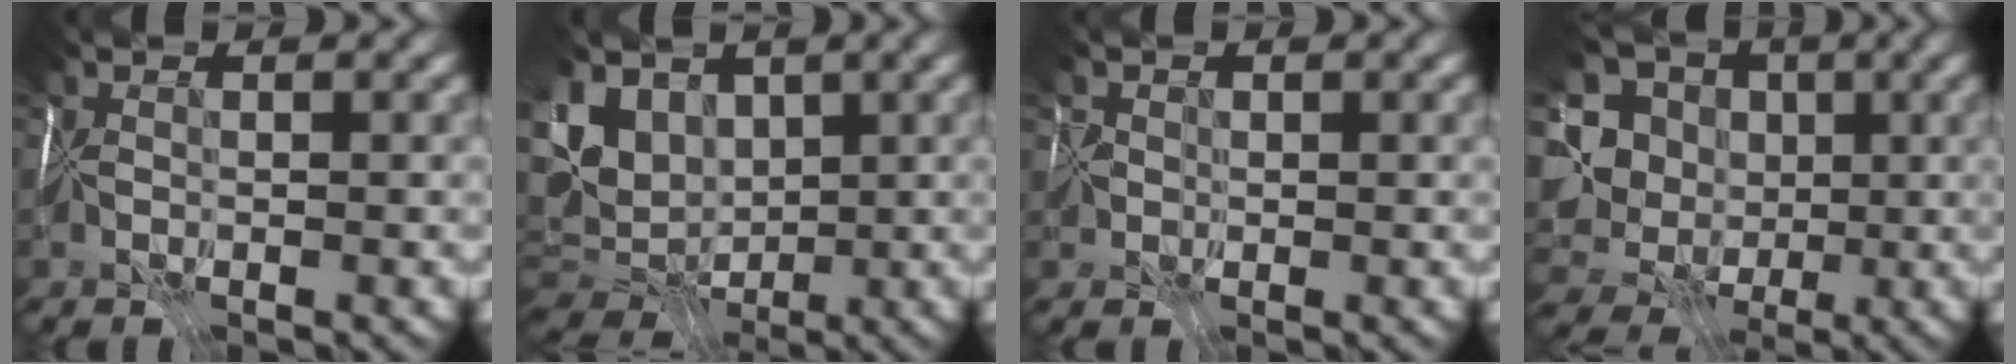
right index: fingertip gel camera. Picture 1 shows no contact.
{"total": 9.7, "force": [2.4, 6.7, 6.6], "torque": [-0.117, 0.014, 0.048]}
{"total": 0.8, "force": [0.0, 0.8, 0.1], "torque": [0.011, -0.001, 0.000]}
{"total": 11.4, "force": [-0.3, 10.2, 5.1], "torque": [-0.120, 0.000, -0.010]}